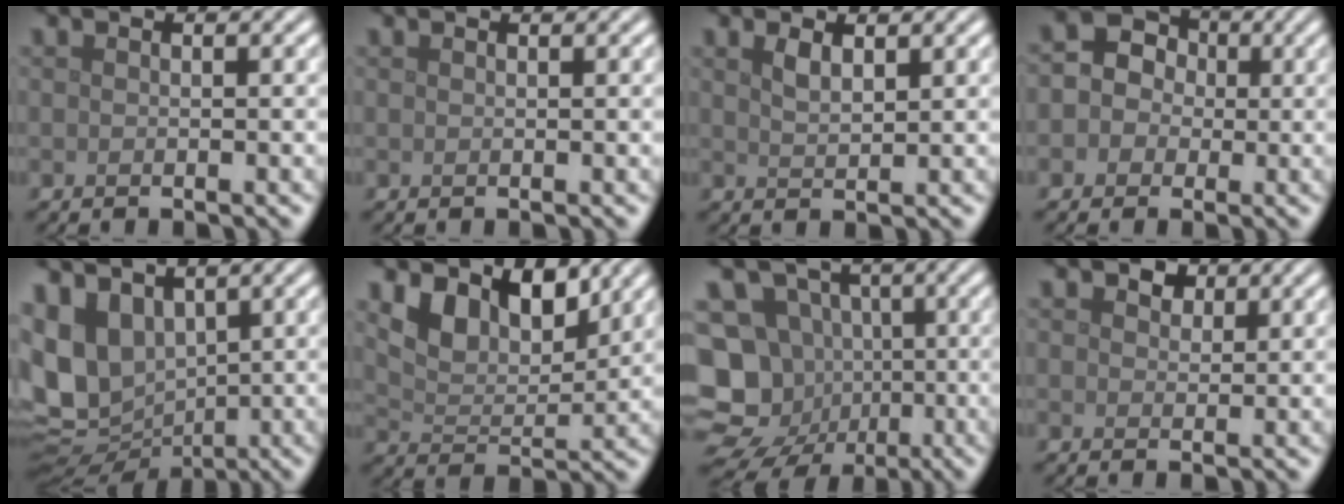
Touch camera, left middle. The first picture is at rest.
{"total": 0.9, "force": [0.6, 0.2, 0.6], "torque": [-0.003, 0.004, 0.006]}
{"total": 1.6, "force": [1.0, 0.5, 1.1], "torque": [-0.023, 0.000, 0.023]}
{"total": 5.4, "force": [0.6, 5.0, 2.0], "torque": [-0.014, 0.025, -0.026]}
{"total": 8.3, "force": [1.2, 6.5, 5.1], "torque": [-0.106, -0.006, 0.038]}
{"total": 4.9, "force": [3.3, 2.6, 2.6], "torque": [-0.055, -0.014, 0.056]}
{"total": 14.4, "force": [-4.1, 13.2, 4.4], "torque": [-0.115, -0.003, -0.074]}
{"total": 1.8, "force": [1.1, 1.2, 0.8], "torque": [-0.011, -0.002, 0.012]}